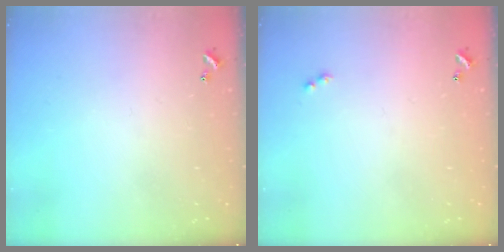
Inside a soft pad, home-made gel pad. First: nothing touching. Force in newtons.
{"total": 2.0, "press": 2.0, "slide": 0.4}